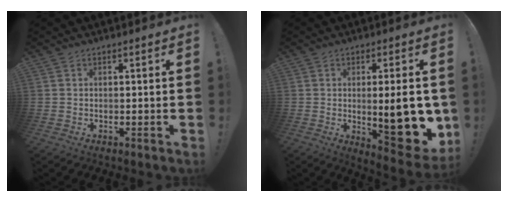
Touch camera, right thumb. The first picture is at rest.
{"total": 16.6, "force": [-1.8, 5.3, 15.6], "torque": [-0.185, -0.008, -0.015]}